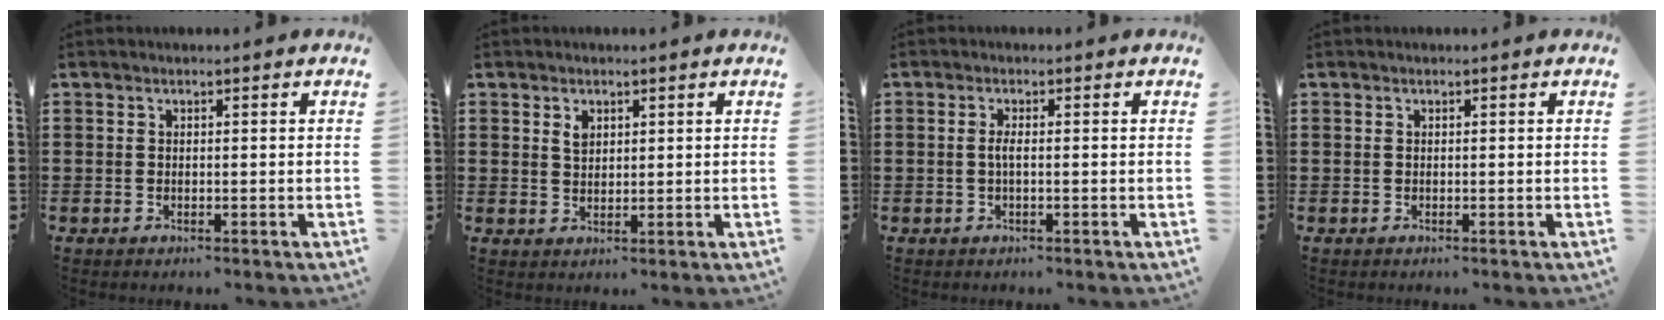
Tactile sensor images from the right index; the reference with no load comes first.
{"total": 1.9, "force": [1.1, 1.2, 1.1], "torque": [-0.025, 0.004, 0.020]}
{"total": 1.6, "force": [-0.4, 0.2, 1.6], "torque": [-0.039, -0.004, -0.011]}
{"total": 0.0}